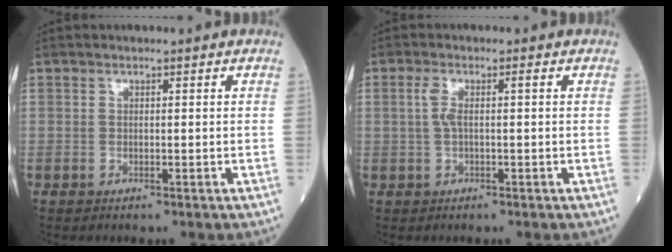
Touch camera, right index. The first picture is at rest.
{"total": 2.6, "force": [0.2, 0.5, 2.5], "torque": [-0.058, 0.014, 0.007]}